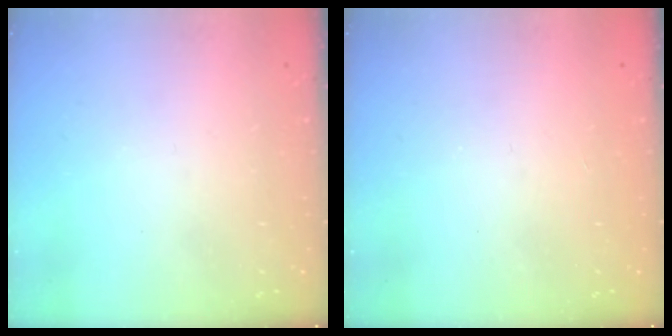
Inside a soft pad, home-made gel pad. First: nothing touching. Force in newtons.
{"total": 1.1, "press": 1.0, "slide": 0.4}